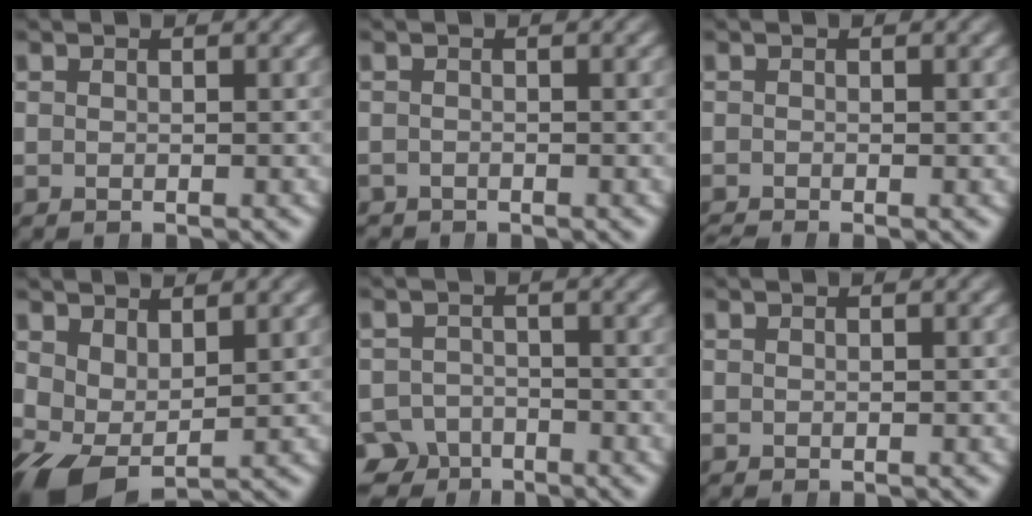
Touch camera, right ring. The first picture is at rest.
{"total": 1.1, "force": [-1.0, 0.5, -0.4], "torque": [0.002, -0.016, -0.011]}
{"total": 1.2, "force": [-1.1, 0.4, 0.2], "torque": [-0.005, -0.014, -0.014]}
{"total": 5.0, "force": [-1.3, 3.9, 2.9], "torque": [-0.079, -0.036, -0.008]}
{"total": 5.2, "force": [-3.8, 3.5, 0.9], "torque": [-0.003, -0.028, -0.059]}
{"total": 0.0}